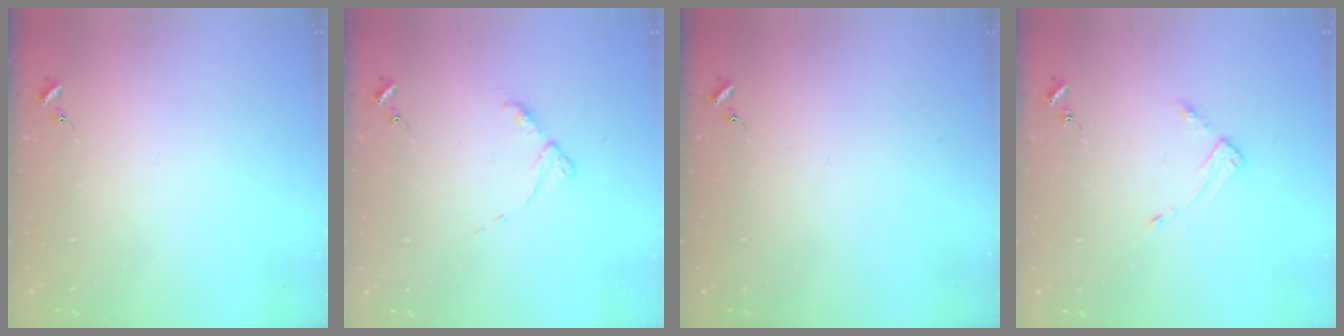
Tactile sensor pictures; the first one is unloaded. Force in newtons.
{"total": 5.2, "press": 5.1, "slide": 0.6}
{"total": 0.0}
{"total": 4.6, "press": 4.6, "slide": 0.4}